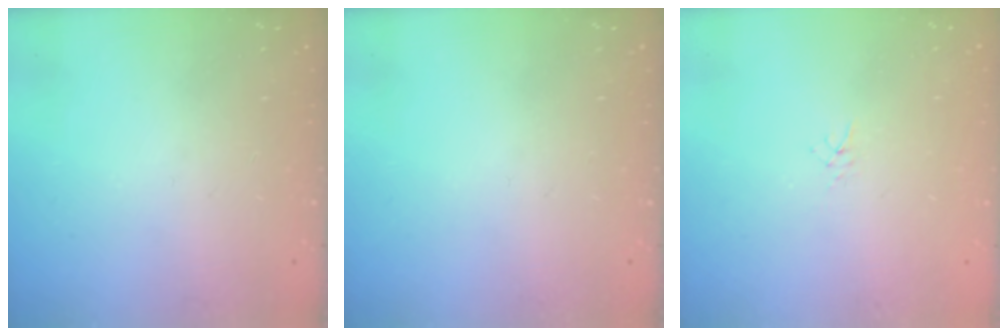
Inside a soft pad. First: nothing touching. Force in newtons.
{"total": 0.0}
{"total": 1.9, "press": 1.9, "slide": 0.3}